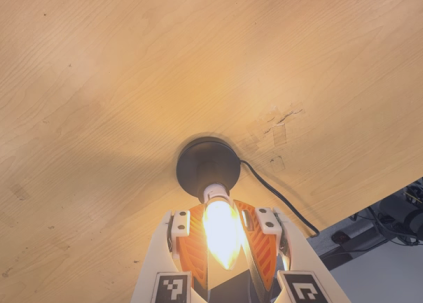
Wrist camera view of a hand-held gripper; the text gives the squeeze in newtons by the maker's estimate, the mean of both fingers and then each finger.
{"total": 18.3, "left": 18.7, "right": 17.8}